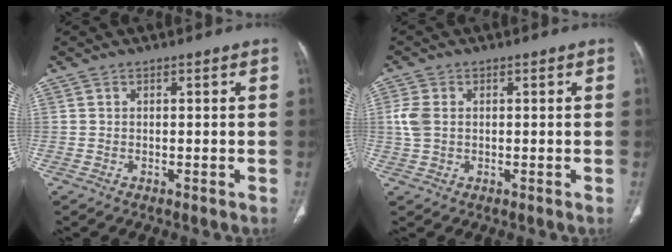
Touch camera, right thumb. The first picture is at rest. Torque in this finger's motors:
{"motor_torque": [1.89, 1.73, 0.63, -0.42, 0.11]}